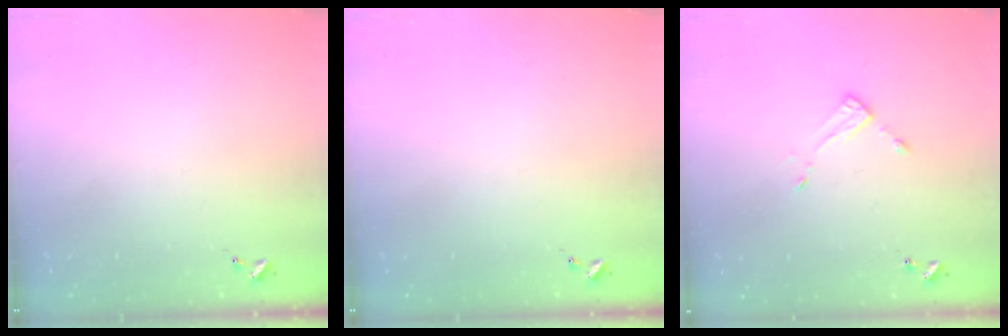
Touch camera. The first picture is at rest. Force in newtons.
{"total": 0.0}
{"total": 3.5, "press": 3.5, "slide": 0.1}